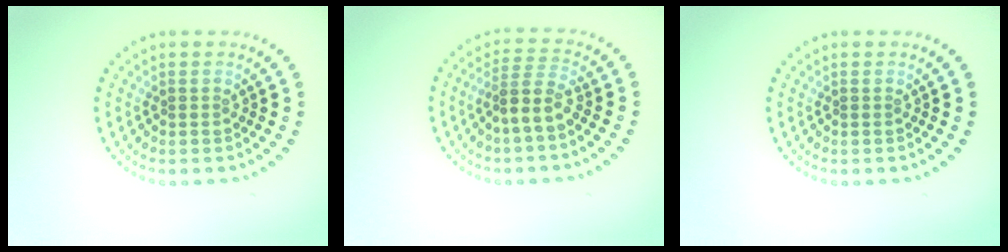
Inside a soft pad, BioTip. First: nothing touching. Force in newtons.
{"total": 2.8, "press": 2.1, "slide": 1.8}
{"total": 0.0}